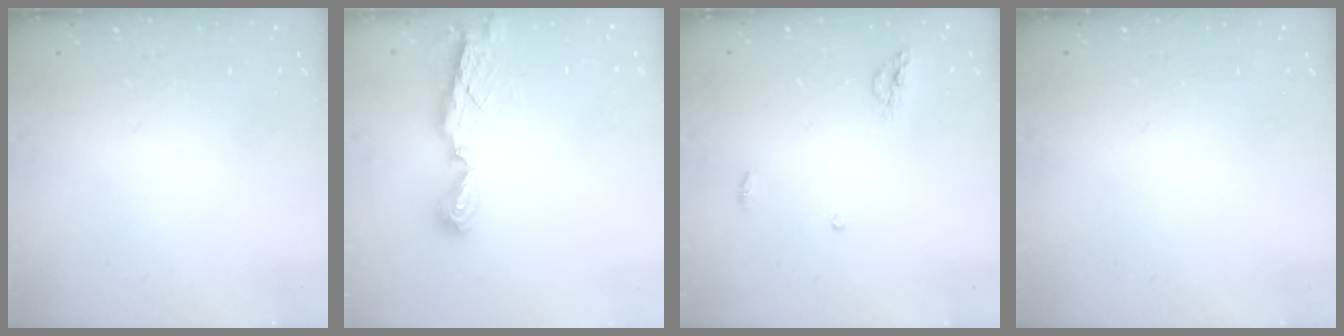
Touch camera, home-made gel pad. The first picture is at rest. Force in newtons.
{"total": 7.8, "press": 7.8, "slide": 0.5}
{"total": 4.7, "press": 4.7, "slide": 0.2}
{"total": 0.0}